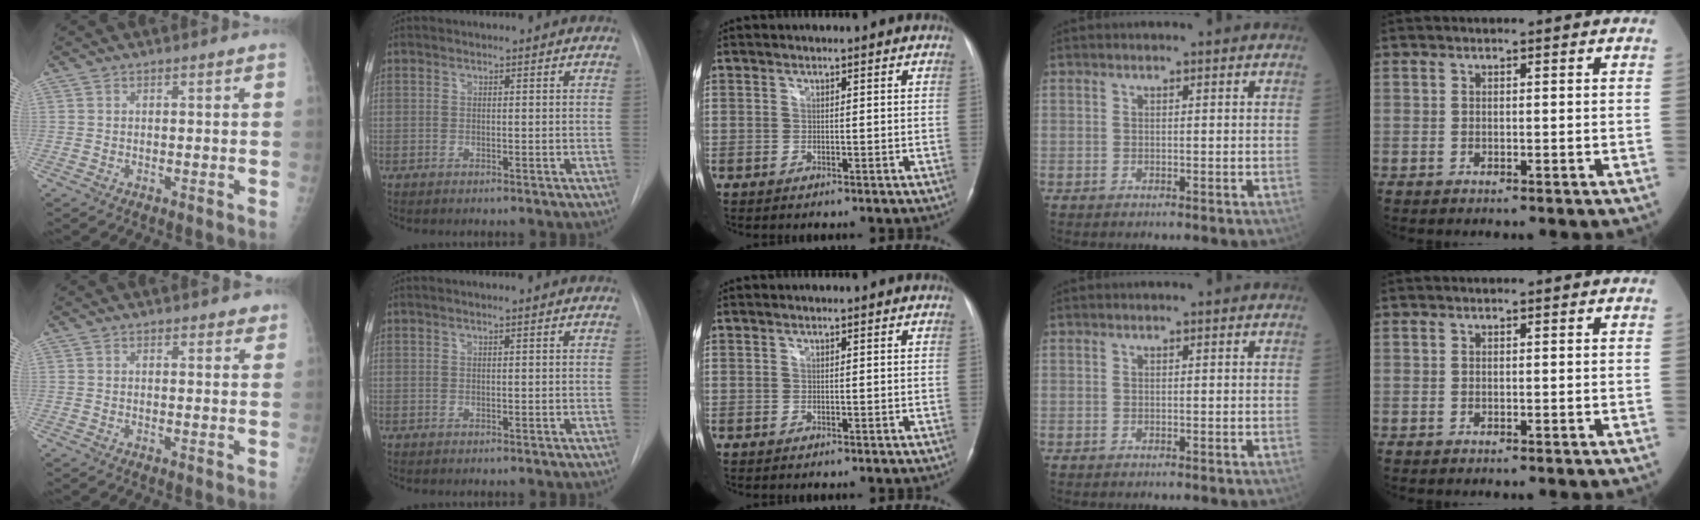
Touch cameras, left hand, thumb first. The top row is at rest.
{"thumb": {"total": 2.5, "force": [2.0, 1.1, 1.0], "torque": [0.012, -0.008, 0.018]}, "index": {"total": 0.9, "force": [0.6, -0.1, 0.7], "torque": [-0.017, 0.003, 0.011]}}